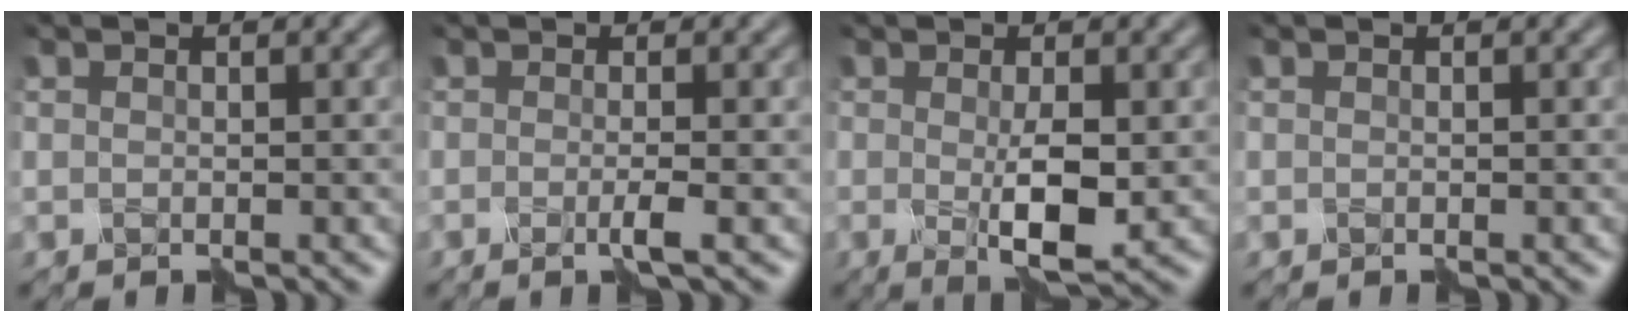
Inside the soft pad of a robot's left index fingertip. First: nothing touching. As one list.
[{"total": 1.3, "force": [-0.6, 0.1, 1.2], "torque": [-0.018, 0.003, -0.019]}, {"total": 3.6, "force": [-0.5, 0.8, 3.4], "torque": [-0.059, -0.004, -0.007]}, {"total": 0.0}]